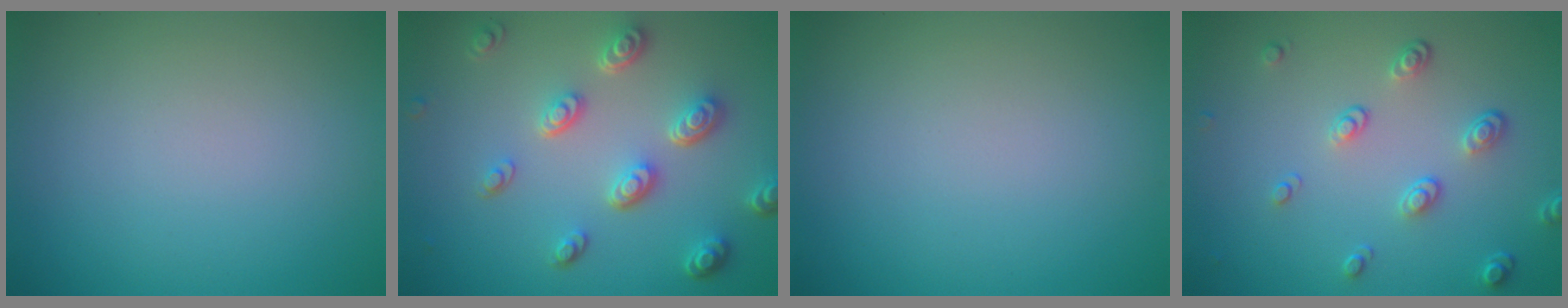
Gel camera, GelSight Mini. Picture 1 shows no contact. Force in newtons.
{"total": 4.9, "press": 3.7, "slide": 3.2}
{"total": 0.0}
{"total": 2.6, "press": 1.7, "slide": 2.0}